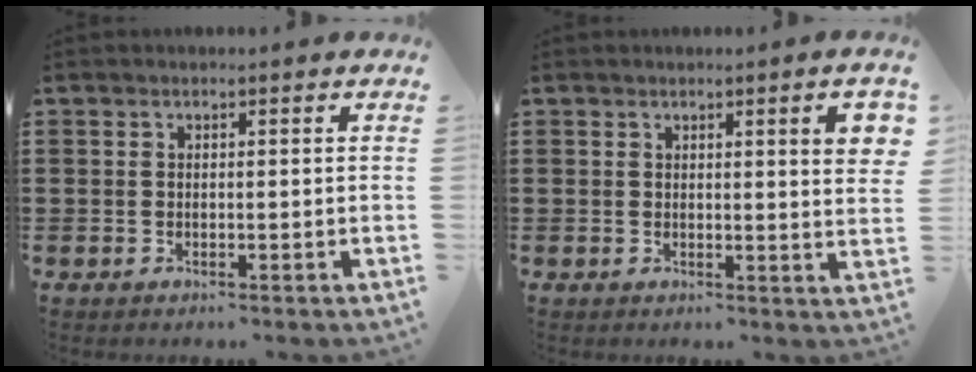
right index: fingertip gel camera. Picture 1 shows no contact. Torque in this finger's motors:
{"motor_torque": [0.23, -0.09, 0.16, 0.05]}